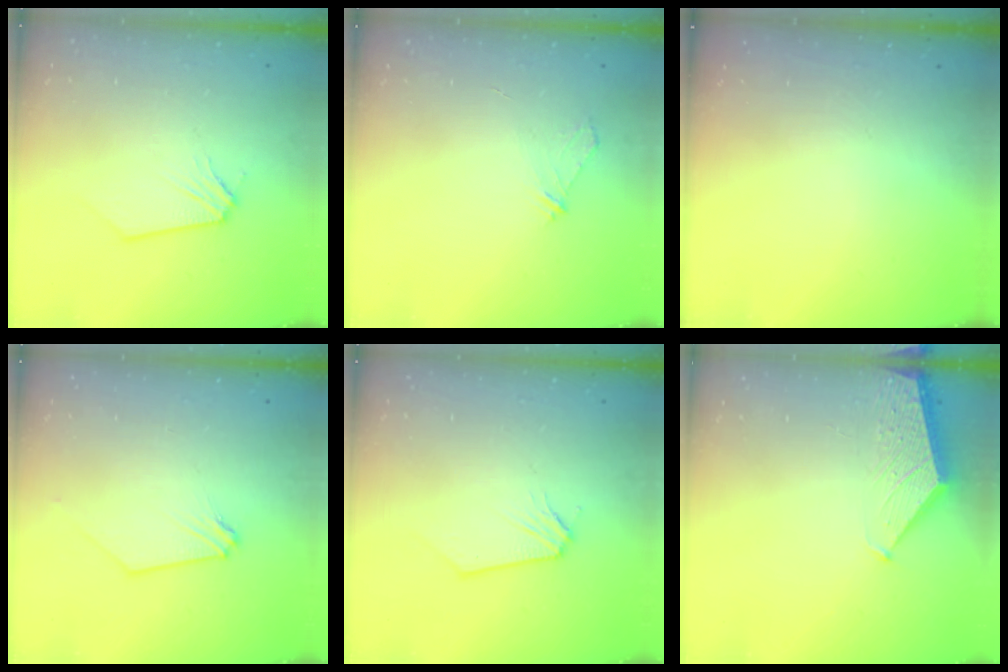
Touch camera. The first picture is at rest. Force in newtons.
{"total": 3.6, "press": 3.6, "slide": 0.4}
{"total": 0.0}
{"total": 0.0}
{"total": 0.0}
{"total": 1.5, "press": 1.5, "slide": 0.2}